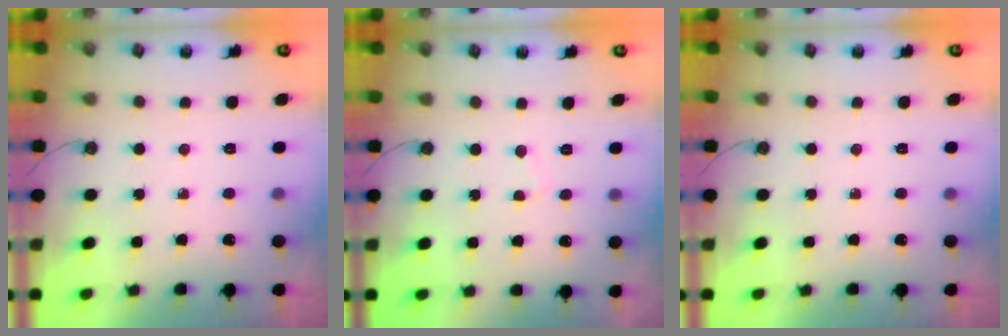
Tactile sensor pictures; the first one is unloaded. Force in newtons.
{"total": 1.7, "press": 1.7, "slide": 0.2}
{"total": 0.0}